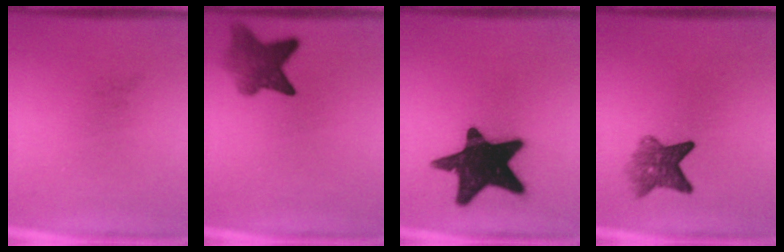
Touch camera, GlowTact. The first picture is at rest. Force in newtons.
{"total": 5.9}
{"total": 19.4}
{"total": 5.2}